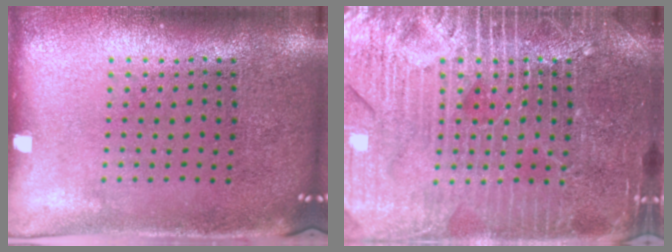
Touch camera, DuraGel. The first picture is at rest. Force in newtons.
{"total": 6.8, "press": 6.7, "slide": 1.0}